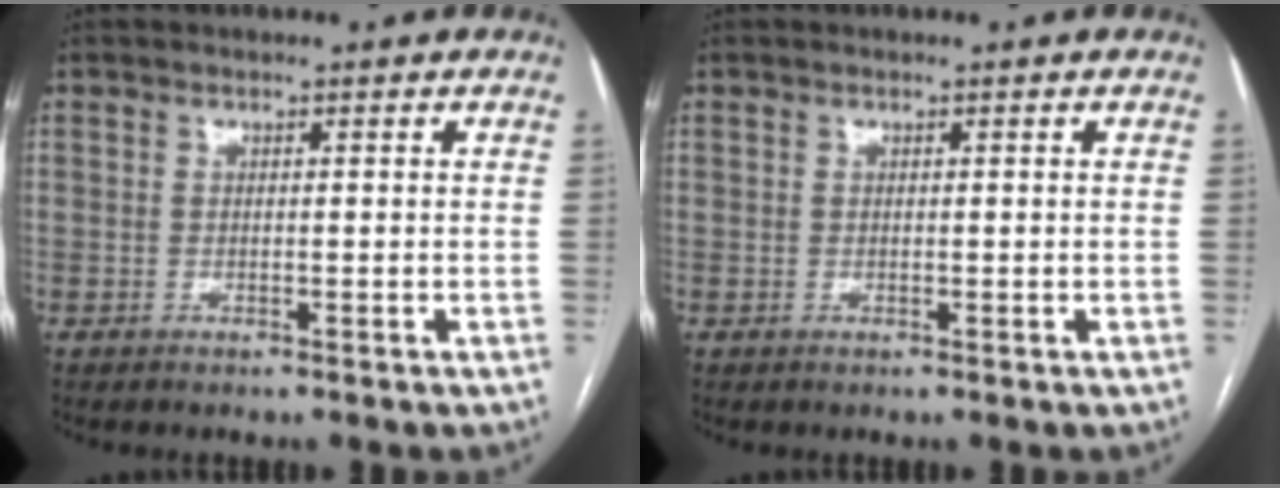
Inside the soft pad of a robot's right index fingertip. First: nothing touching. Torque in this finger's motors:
{"motor_torque": [0.02, 0.02, 0.00, 0.00]}